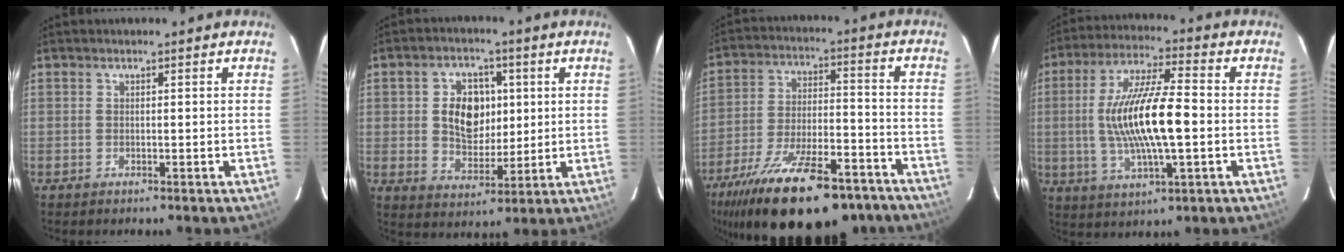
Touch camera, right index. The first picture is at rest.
{"total": 9.7, "force": [1.6, 7.1, 6.5], "torque": [-0.117, 0.010, 0.034]}
{"total": 27.7, "force": [-20.5, 9.7, 15.9], "torque": [-0.291, -0.039, -0.298]}
{"total": 15.8, "force": [-1.0, 3.6, 15.3], "torque": [-0.294, 0.002, -0.016]}